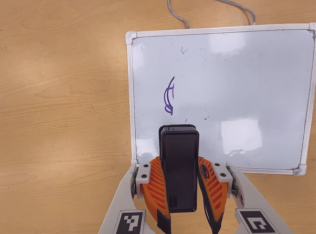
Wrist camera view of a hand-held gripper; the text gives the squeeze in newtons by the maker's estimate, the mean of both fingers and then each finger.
{"total": 7.5, "left": 6.2, "right": 8.8}